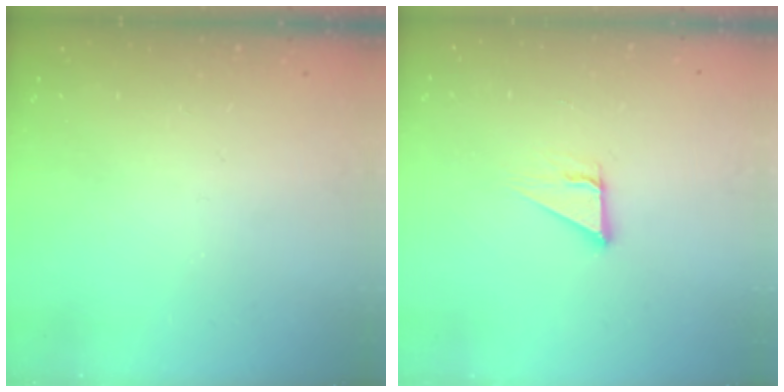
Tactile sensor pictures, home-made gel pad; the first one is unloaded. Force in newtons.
{"total": 4.0, "press": 4.0, "slide": 0.2}